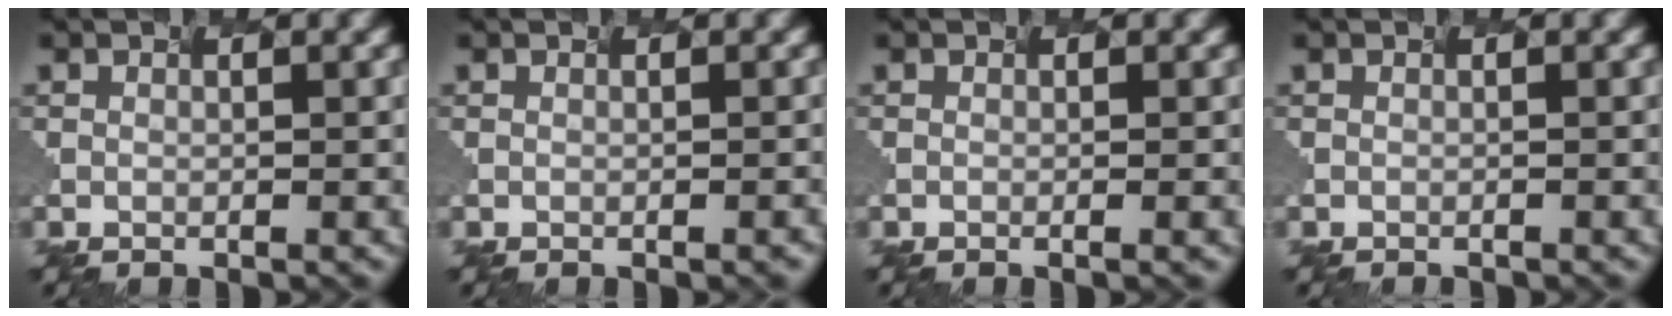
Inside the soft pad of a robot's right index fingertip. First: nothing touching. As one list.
[{"total": 1.1, "force": [-0.3, 0.4, 1.0], "torque": [0.000, 0.012, 0.004]}, {"total": 1.0, "force": [-0.3, 0.2, 0.9], "torque": [-0.004, 0.003, -0.003]}, {"total": 0.5, "force": [-0.5, -0.1, -0.2], "torque": [0.004, -0.003, 0.004]}]